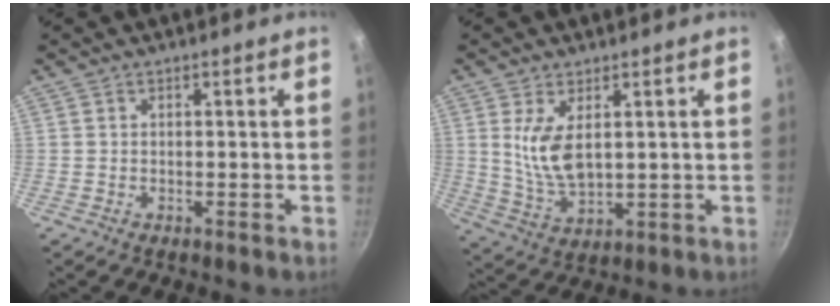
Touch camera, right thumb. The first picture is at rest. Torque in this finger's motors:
{"motor_torque": [-0.69, 0.69, 1.06, 0.14, 0.12]}